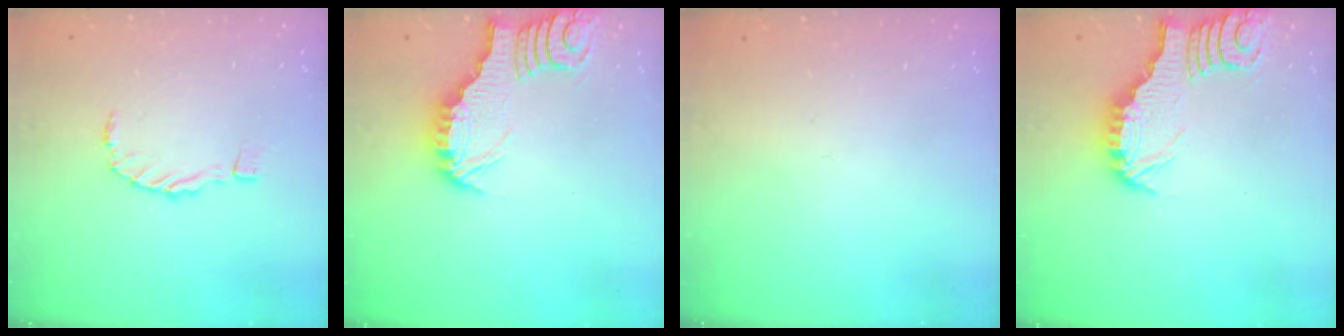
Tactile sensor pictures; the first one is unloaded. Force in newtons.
{"total": 3.2, "press": 3.2, "slide": 0.4}
{"total": 0.0}
{"total": 3.3, "press": 3.3, "slide": 0.4}